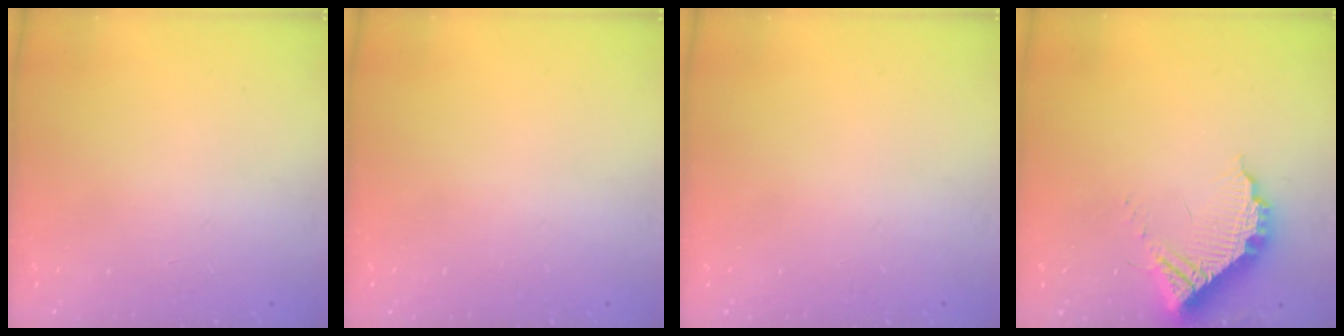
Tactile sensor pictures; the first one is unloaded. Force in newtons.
{"total": 0.0}
{"total": 0.0}
{"total": 11.1, "press": 11.0, "slide": 1.0}